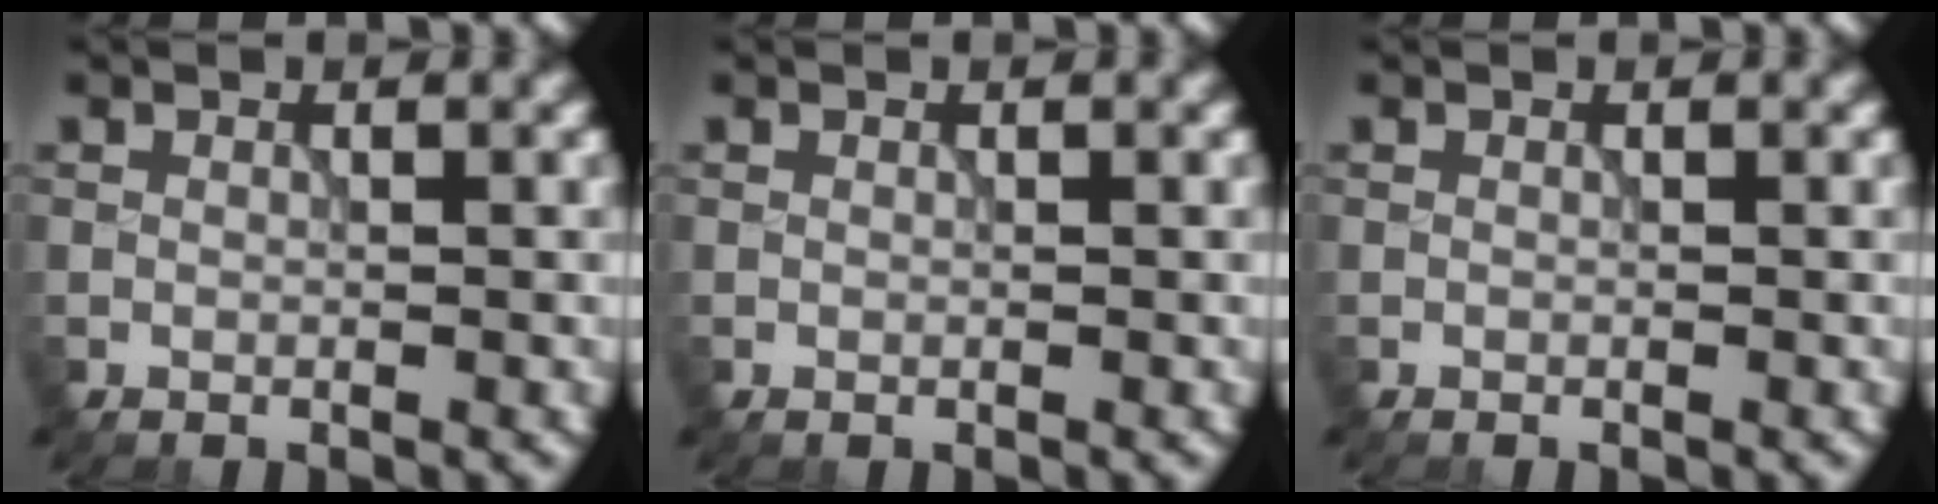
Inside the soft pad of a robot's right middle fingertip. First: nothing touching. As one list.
[{"total": 0.0}, {"total": 0.0}]